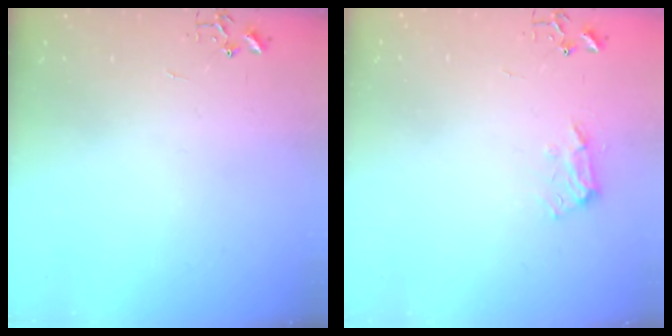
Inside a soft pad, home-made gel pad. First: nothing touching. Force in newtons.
{"total": 9.0, "press": 8.9, "slide": 1.1}